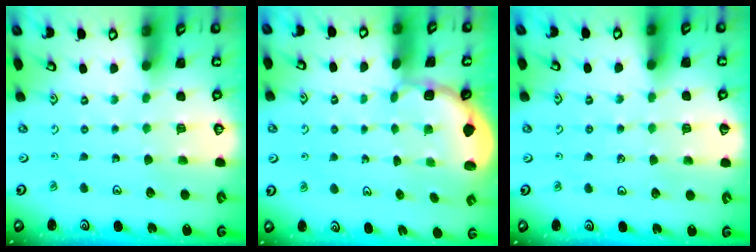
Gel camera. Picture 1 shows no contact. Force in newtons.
{"total": 2.0, "press": 1.8, "slide": 0.7}
{"total": 3.7, "press": 3.6, "slide": 0.7}